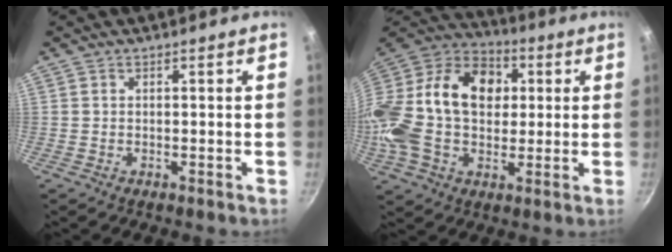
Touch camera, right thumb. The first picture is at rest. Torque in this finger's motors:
{"motor_torque": [2.55, 2.46, 1.52, -1.25, 0.37]}